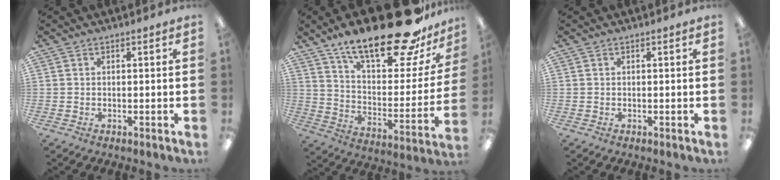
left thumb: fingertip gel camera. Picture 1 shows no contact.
{"total": 25.8, "force": [18.9, 8.4, 15.4], "torque": [-0.231, -0.122, 0.312]}
{"total": 0.0}